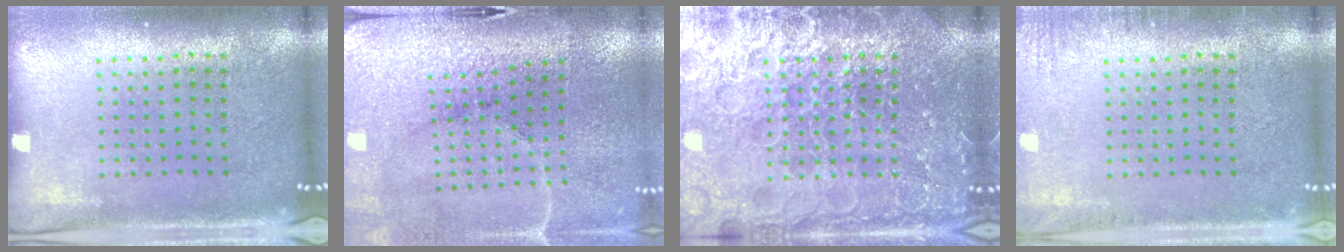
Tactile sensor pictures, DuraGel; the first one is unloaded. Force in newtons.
{"total": 3.4, "press": 3.4, "slide": 0.3}
{"total": 6.5, "press": 6.5, "slide": 0.7}
{"total": 1.5, "press": 1.5, "slide": 0.2}